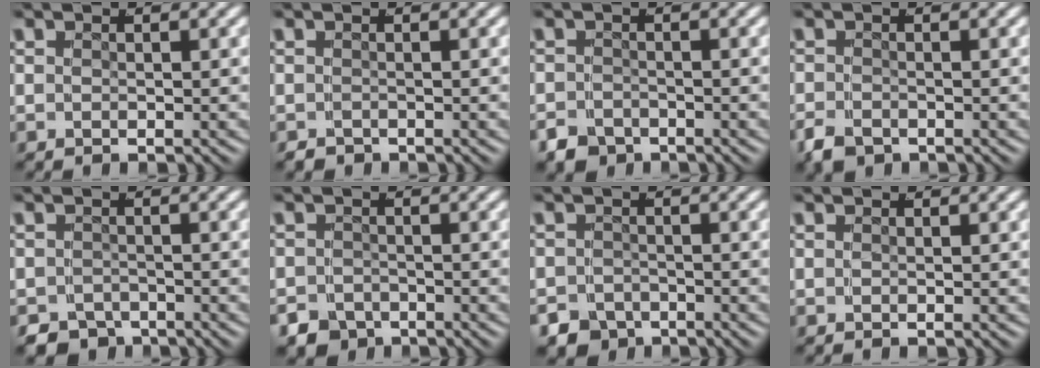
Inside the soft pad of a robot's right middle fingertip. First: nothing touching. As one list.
[{"total": 1.1, "force": [-1.0, 0.4, -0.2], "torque": [0.011, -0.008, -0.014]}, {"total": 3.4, "force": [-2.6, 2.1, 0.6], "torque": [0.005, -0.009, -0.045]}, {"total": 2.3, "force": [-1.7, 1.3, 0.7], "torque": [-0.010, -0.011, -0.025]}, {"total": 4.8, "force": [-4.0, 2.7, 0.5], "torque": [0.016, -0.009, -0.069]}, {"total": 4.7, "force": [-3.5, 3.0, 0.8], "torque": [0.006, -0.013, -0.061]}, {"total": 5.3, "force": [-3.9, 3.4, 0.9], "torque": [0.006, -0.015, -0.068]}, {"total": 0.0}]